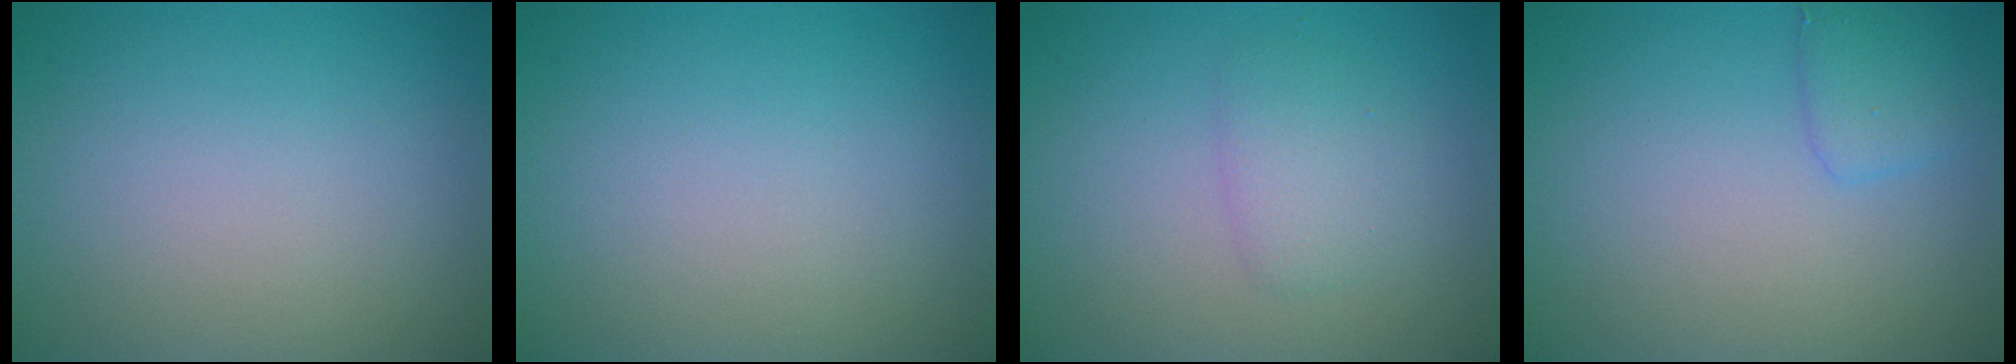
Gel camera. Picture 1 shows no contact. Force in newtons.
{"total": 0.0}
{"total": 2.1, "press": 2.1, "slide": 0.1}
{"total": 1.7, "press": 1.7, "slide": 0.1}